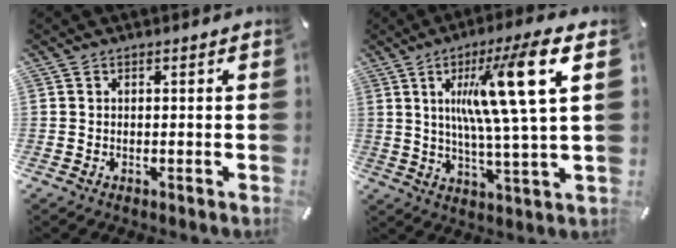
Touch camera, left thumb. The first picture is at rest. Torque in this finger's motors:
{"motor_torque": [0.69, 0.75, 2.25, -0.52, 0.28]}